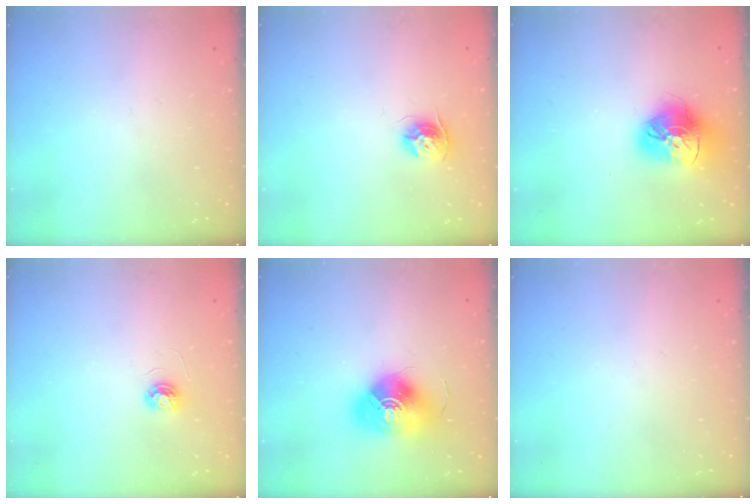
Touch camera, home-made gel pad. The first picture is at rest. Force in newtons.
{"total": 9.9, "press": 9.8, "slide": 0.9}
{"total": 17.3, "press": 17.2, "slide": 1.8}
{"total": 3.4, "press": 3.4, "slide": 0.3}
{"total": 17.5, "press": 17.5, "slide": 0.4}
{"total": 0.0}